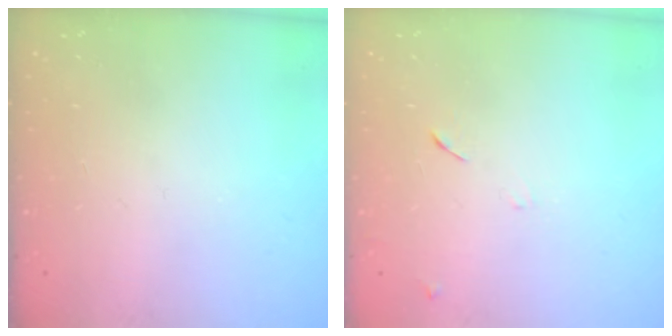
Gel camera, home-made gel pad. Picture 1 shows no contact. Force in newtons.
{"total": 6.2, "press": 6.2, "slide": 0.6}